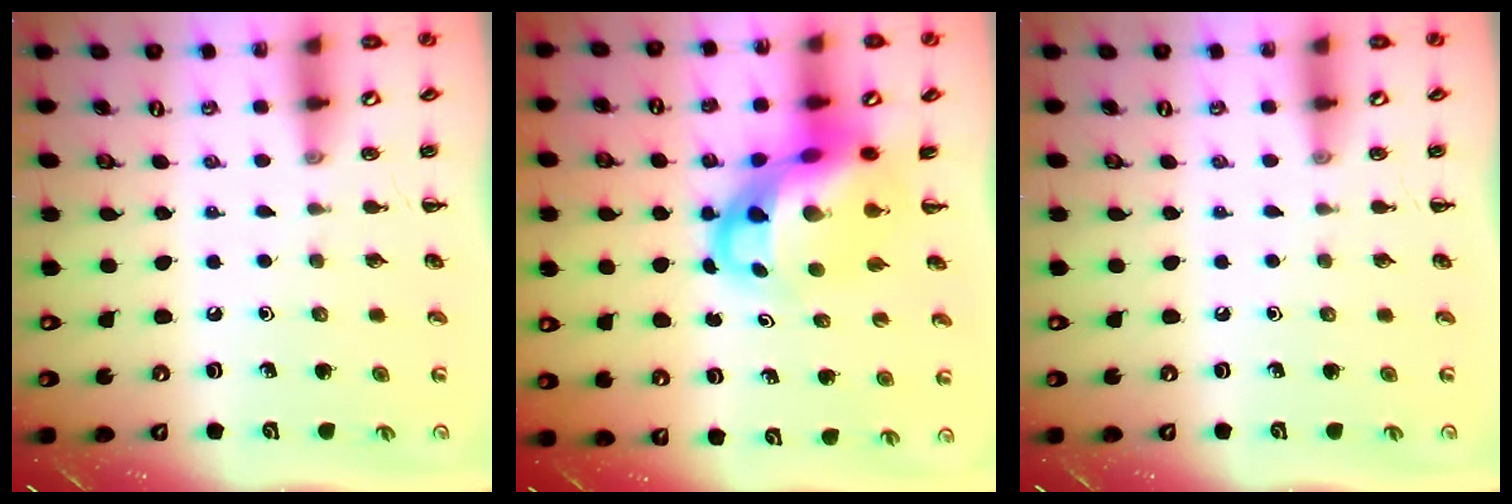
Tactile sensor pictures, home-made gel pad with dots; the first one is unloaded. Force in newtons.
{"total": 9.8, "press": 9.4, "slide": 2.7}
{"total": 0.0}